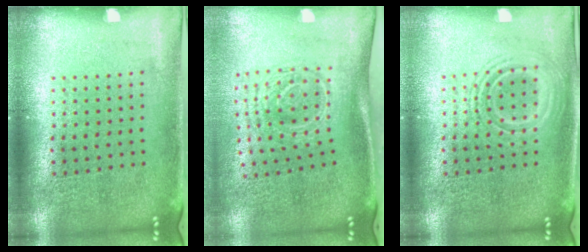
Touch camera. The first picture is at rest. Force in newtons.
{"total": 1.7, "press": 1.2, "slide": 1.2}
{"total": 2.7, "press": 2.7, "slide": 0.4}